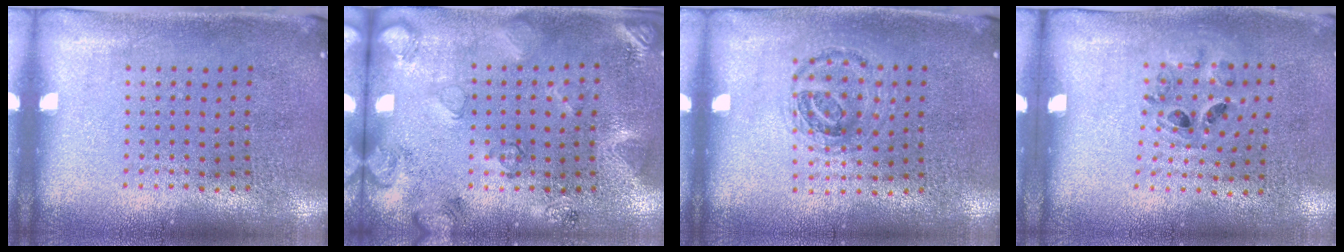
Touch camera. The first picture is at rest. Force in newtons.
{"total": 2.3, "press": 1.8, "slide": 1.4}
{"total": 0.9, "press": 0.9, "slide": 0.2}
{"total": 0.9, "press": 0.8, "slide": 0.5}